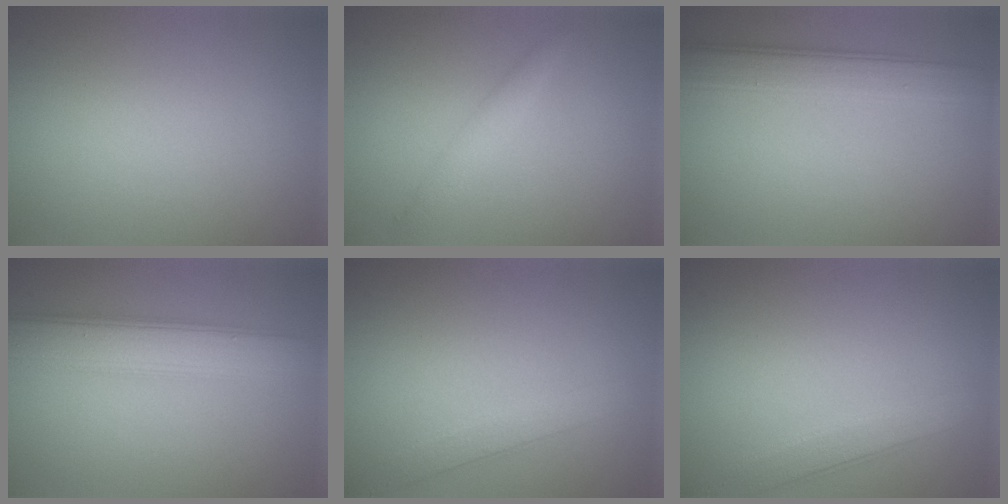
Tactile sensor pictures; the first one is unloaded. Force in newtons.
{"total": 1.7, "press": 1.7, "slide": 0.1}
{"total": 4.8, "press": 4.8, "slide": 0.3}
{"total": 5.4, "press": 5.4, "slide": 0.1}
{"total": 2.3, "press": 2.3, "slide": 0.1}
{"total": 2.9, "press": 2.9, "slide": 0.2}